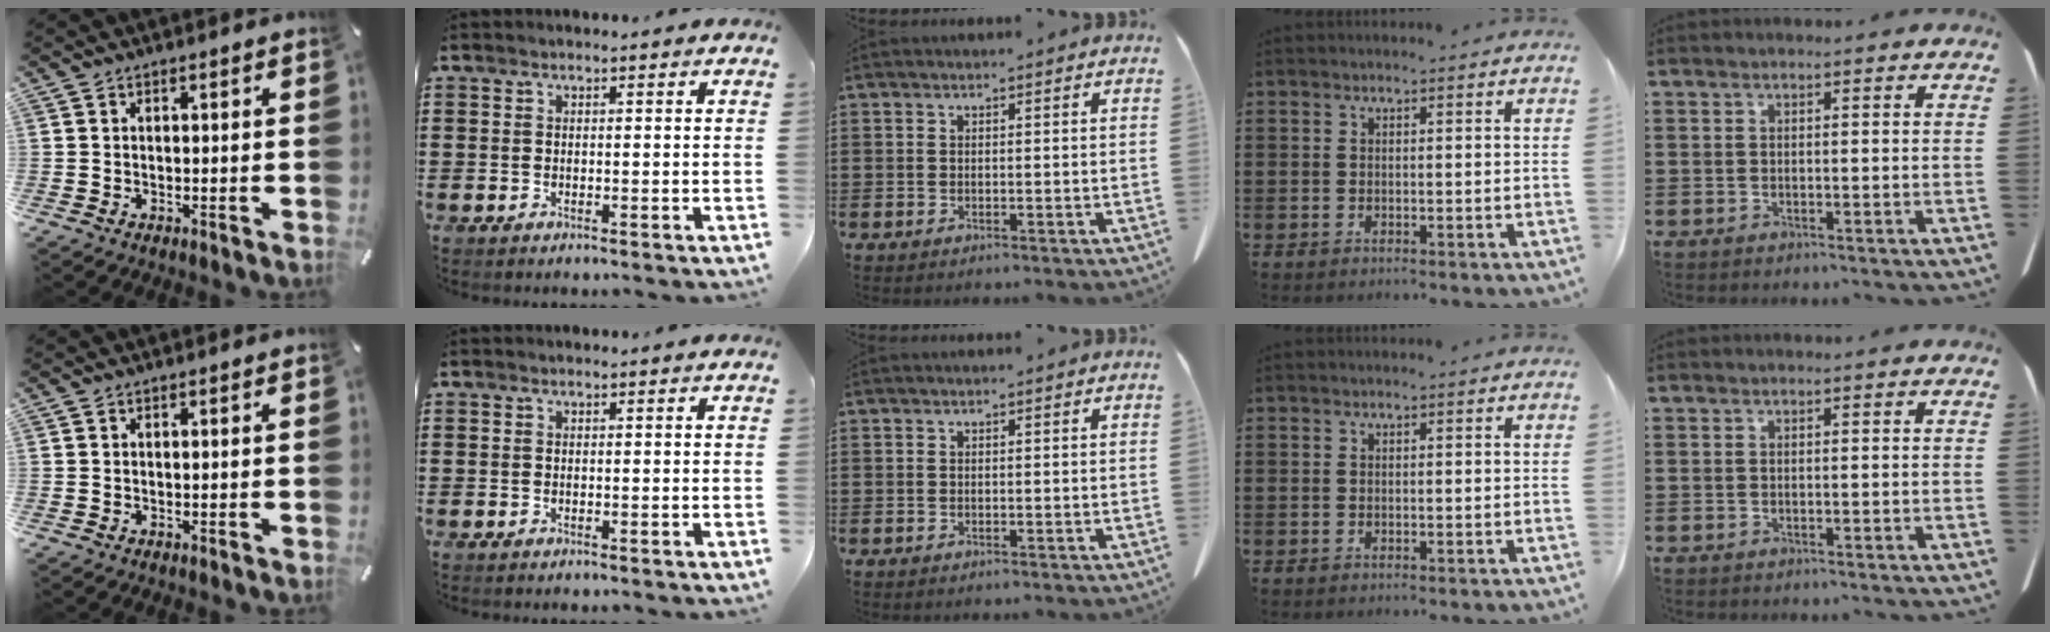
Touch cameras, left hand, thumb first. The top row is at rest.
{}